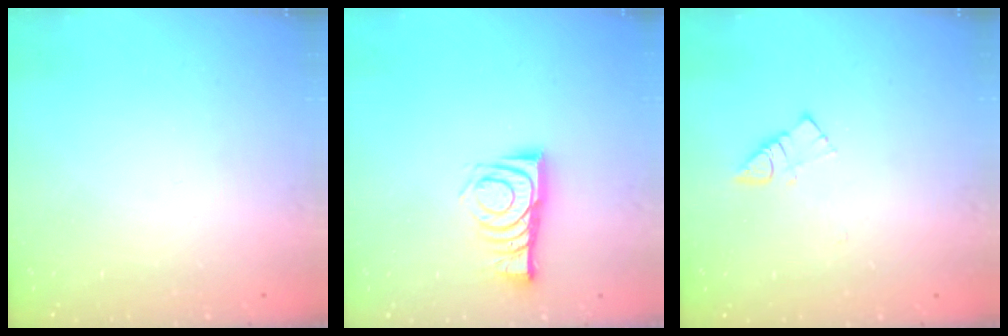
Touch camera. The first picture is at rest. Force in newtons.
{"total": 9.0, "press": 9.0, "slide": 0.2}
{"total": 3.9, "press": 3.9, "slide": 0.5}